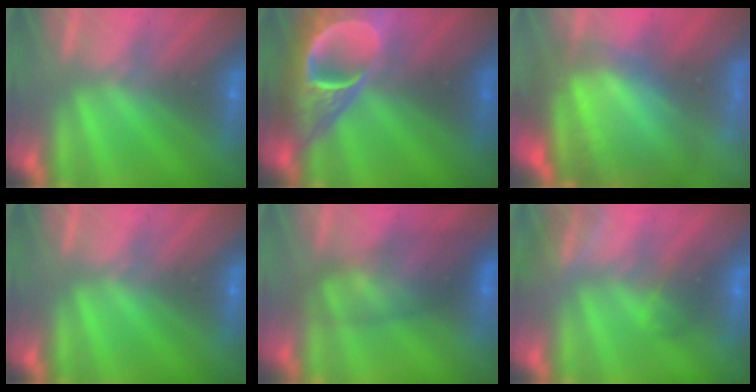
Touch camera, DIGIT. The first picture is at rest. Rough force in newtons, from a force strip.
{"total": 9.1}
{"total": 8.0}
{"total": 0.0}
{"total": 5.5}
{"total": 3.1}